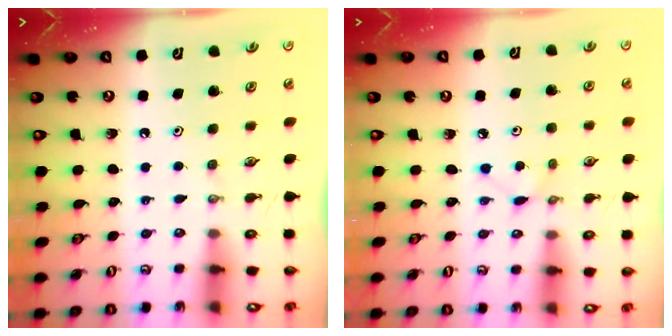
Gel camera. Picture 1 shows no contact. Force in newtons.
{"total": 2.5, "press": 2.5, "slide": 0.3}